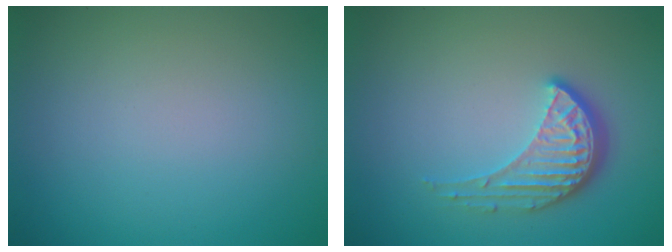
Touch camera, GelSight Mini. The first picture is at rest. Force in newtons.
{"total": 4.0, "press": 3.0, "slide": 2.7}